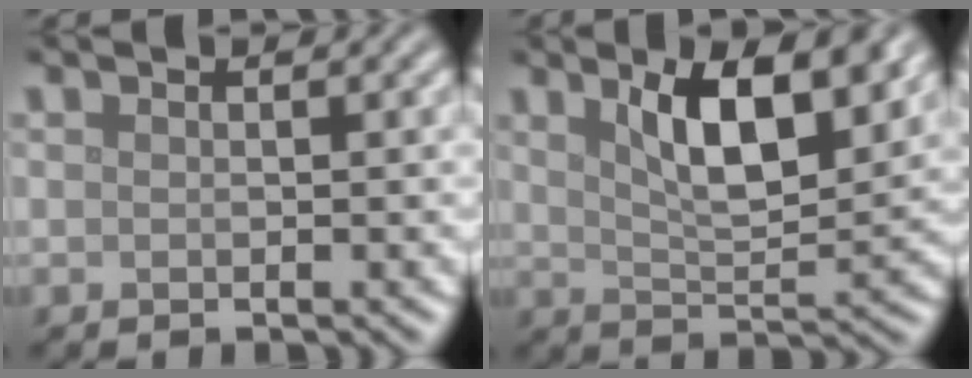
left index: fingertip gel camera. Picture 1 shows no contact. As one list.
[{"total": 7.3, "force": [3.4, 2.3, 6.0], "torque": [-0.101, 0.000, 0.056]}]